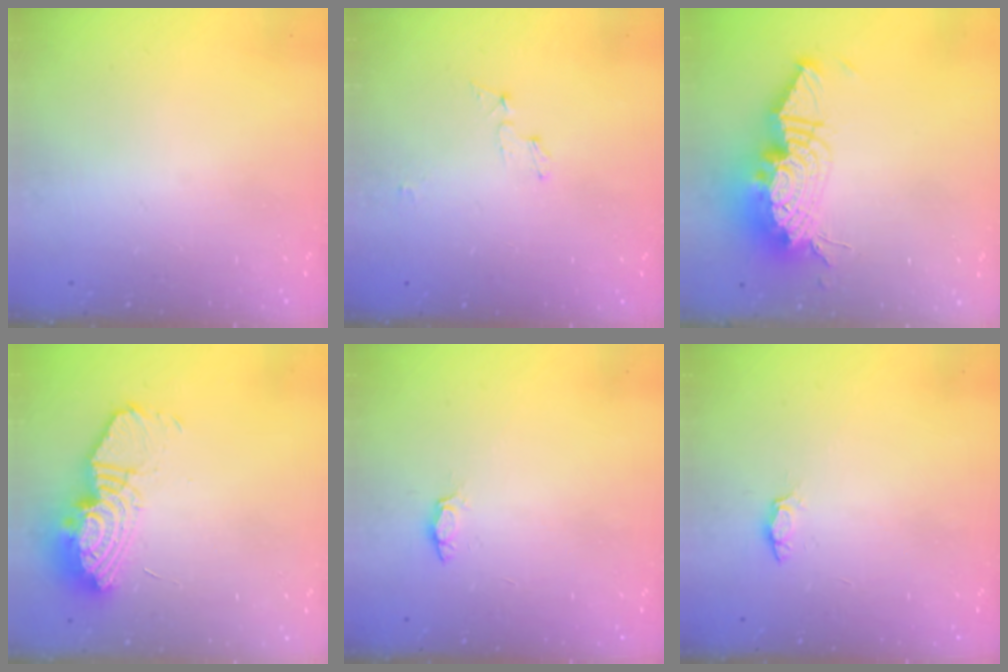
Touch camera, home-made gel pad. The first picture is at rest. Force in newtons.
{"total": 4.2, "press": 4.1, "slide": 0.4}
{"total": 19.0, "press": 18.9, "slide": 1.8}
{"total": 13.9, "press": 13.9, "slide": 1.0}
{"total": 3.1, "press": 3.1, "slide": 0.3}
{"total": 3.1, "press": 3.1, "slide": 0.3}